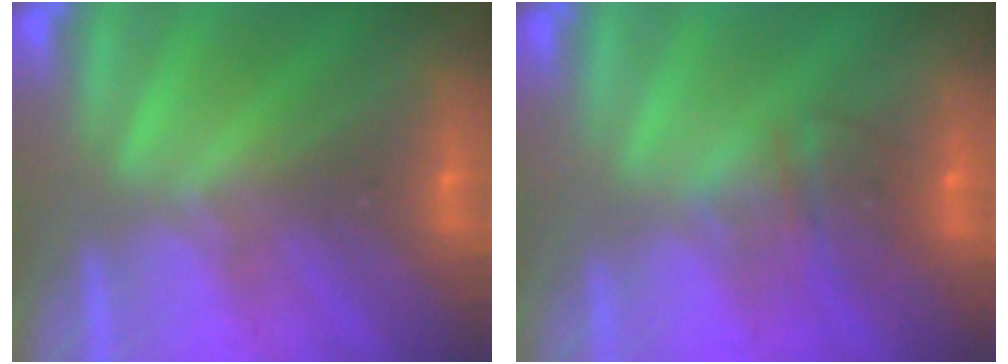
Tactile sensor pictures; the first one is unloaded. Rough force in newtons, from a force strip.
{"total": 2.3}